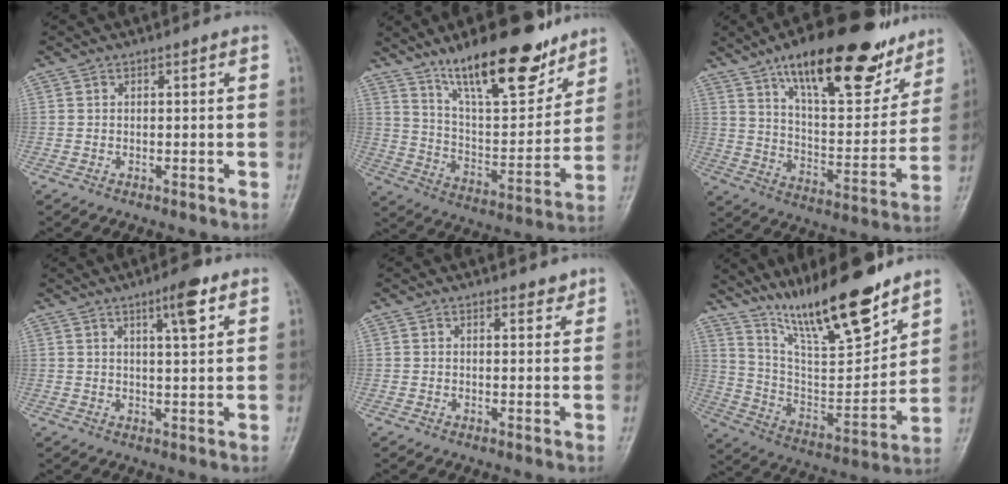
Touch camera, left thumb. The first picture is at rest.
{"total": 20.3, "force": [14.2, 6.7, 12.8], "torque": [-0.158, -0.080, 0.240]}
{"total": 25.5, "force": [16.6, 9.4, 16.8], "torque": [-0.204, -0.055, 0.261]}
{"total": 5.9, "force": [3.3, 1.2, 4.7], "torque": [-0.066, -0.016, 0.049]}
{"total": 2.3, "force": [1.8, 1.0, 0.9], "torque": [0.001, -0.011, 0.023]}
{"total": 20.8, "force": [15.5, 5.0, 13.0], "torque": [-0.179, -0.085, 0.279]}